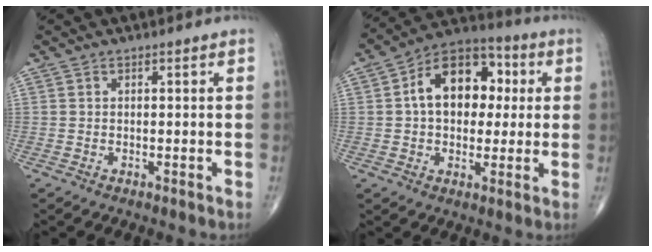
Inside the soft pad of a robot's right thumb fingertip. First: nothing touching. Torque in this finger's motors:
{"motor_torque": [0.58, 3.31, 1.01, 0.05, 0.11]}